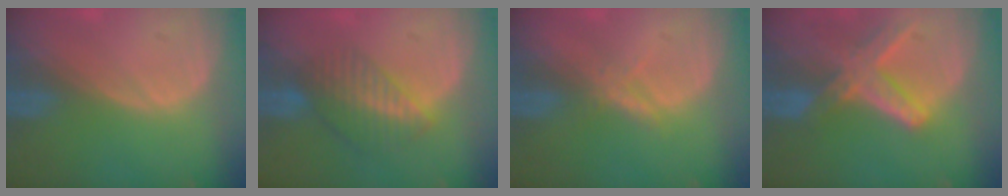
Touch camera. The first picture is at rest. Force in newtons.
{"total": 6.8, "press": 5.9, "slide": 3.4}
{"total": 2.1, "press": 2.1, "slide": 0.2}
{"total": 8.2, "press": 7.1, "slide": 4.0}